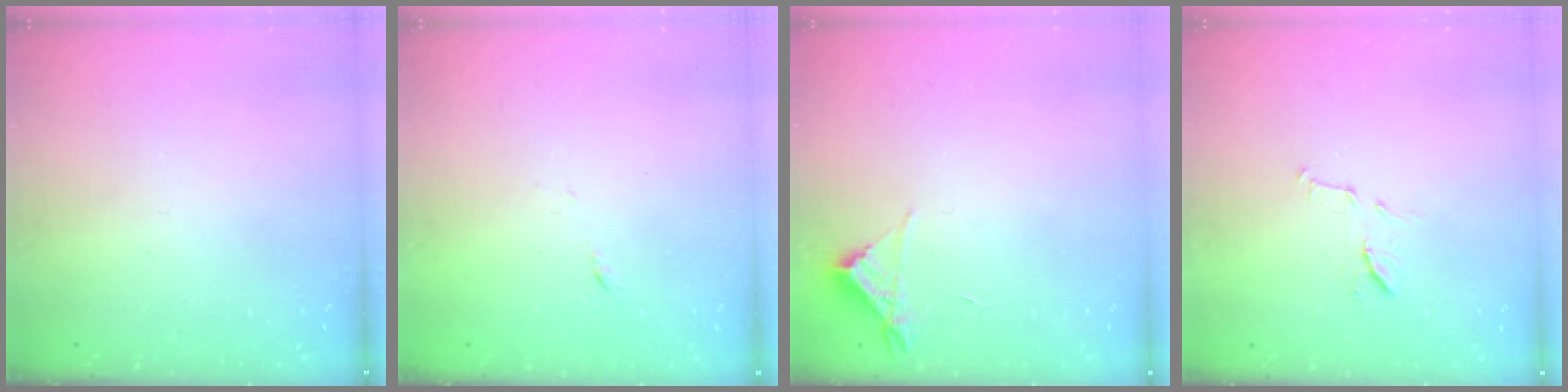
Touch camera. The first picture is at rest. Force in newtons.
{"total": 4.4, "press": 4.3, "slide": 0.8}
{"total": 3.5, "press": 3.5, "slide": 0.4}
{"total": 7.4, "press": 7.3, "slide": 0.6}